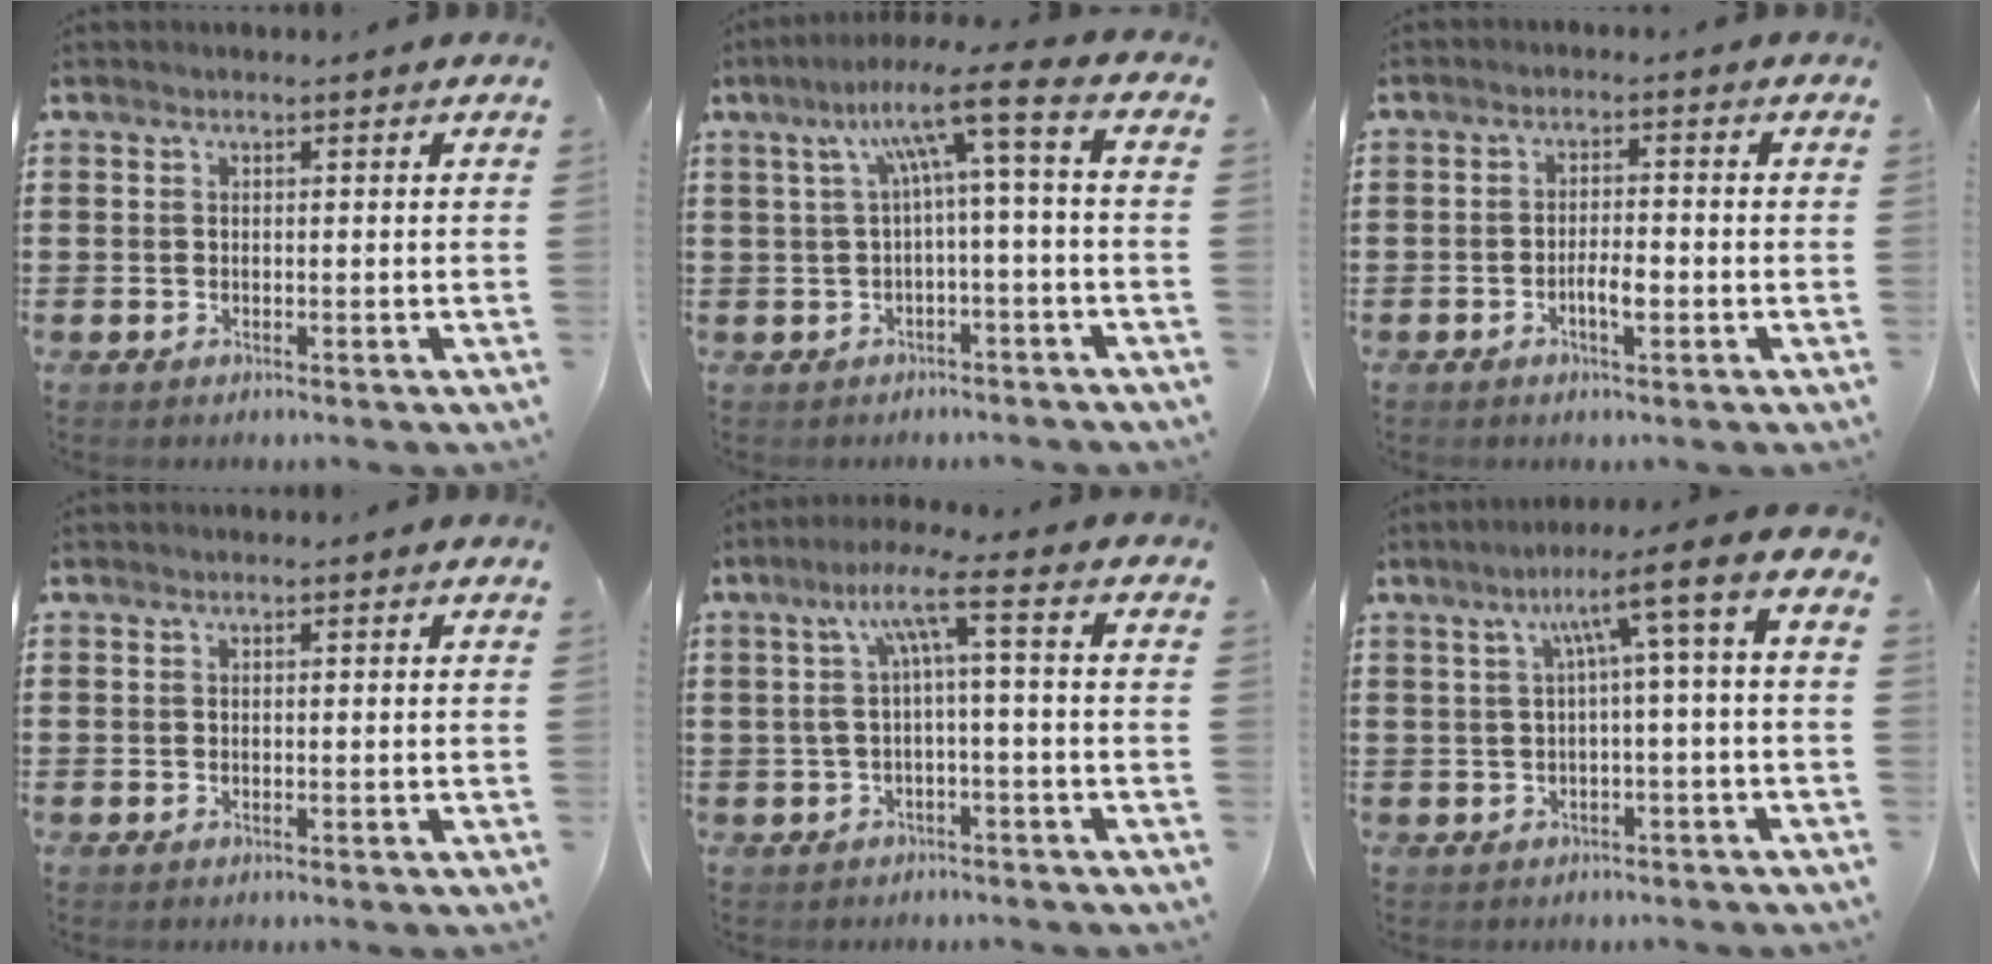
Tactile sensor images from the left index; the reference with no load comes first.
{"total": 7.5, "force": [0.7, 0.3, 7.5], "torque": [-0.145, -0.015, -0.005]}
{"total": 3.3, "force": [-1.3, 1.0, 2.9], "torque": [-0.052, 0.006, -0.023]}
{"total": 0.0}
{"total": 6.2, "force": [0.0, 0.5, 6.2], "torque": [-0.124, 0.006, -0.011]}
{"total": 6.0, "force": [0.1, -0.6, 6.0], "torque": [-0.106, -0.028, -0.019]}